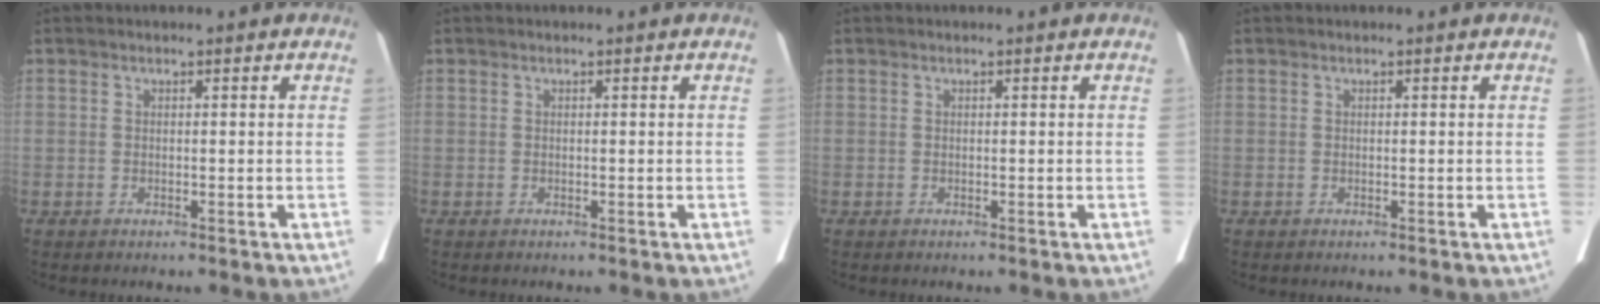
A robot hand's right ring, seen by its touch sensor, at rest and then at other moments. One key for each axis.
{"total": 0.0}
{"total": 0.0}
{"total": 0.0}